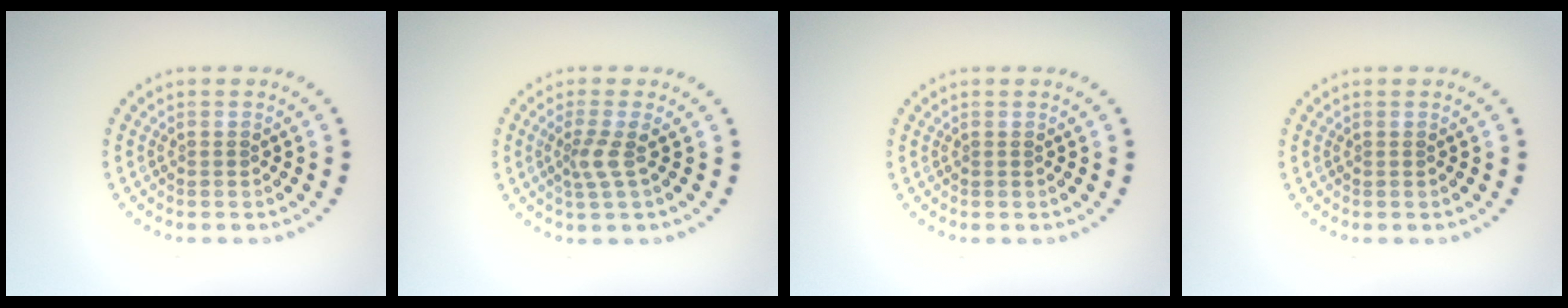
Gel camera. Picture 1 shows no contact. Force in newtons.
{"total": 2.1, "press": 1.4, "slide": 1.5}
{"total": 0.0}
{"total": 0.0}